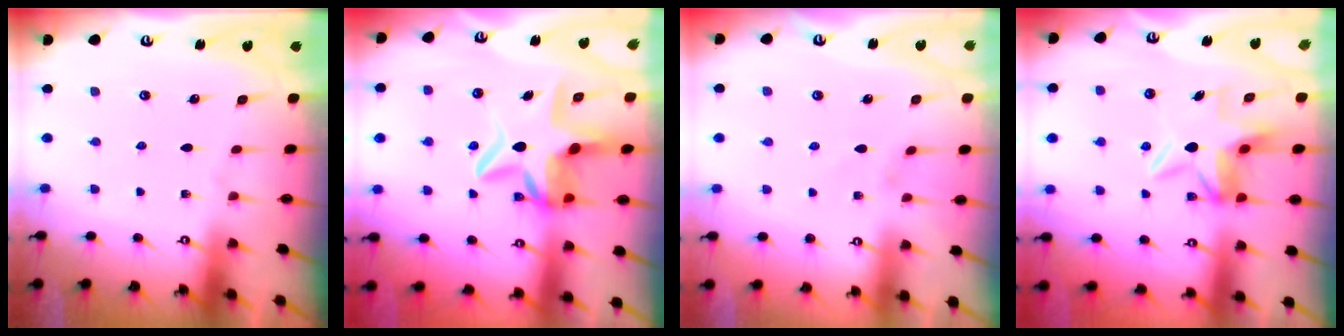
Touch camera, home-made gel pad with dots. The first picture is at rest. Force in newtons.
{"total": 9.7, "press": 9.2, "slide": 3.0}
{"total": 0.0}
{"total": 5.9, "press": 5.8, "slide": 0.8}